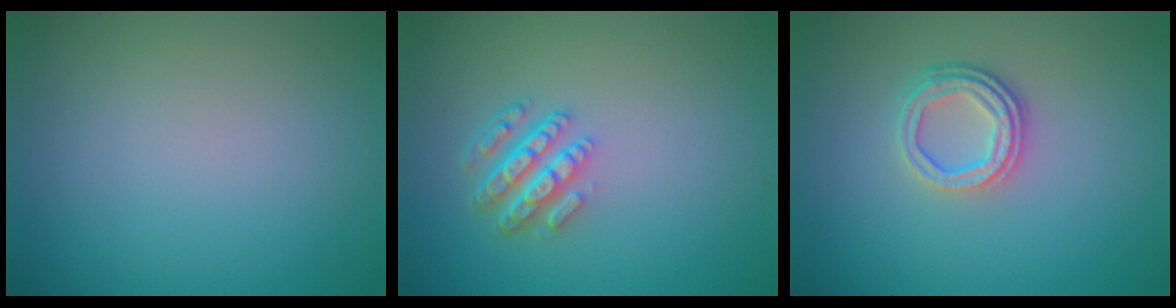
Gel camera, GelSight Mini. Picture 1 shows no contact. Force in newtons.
{"total": 4.4, "press": 3.3, "slide": 2.9}
{"total": 3.3, "press": 2.6, "slide": 2.1}